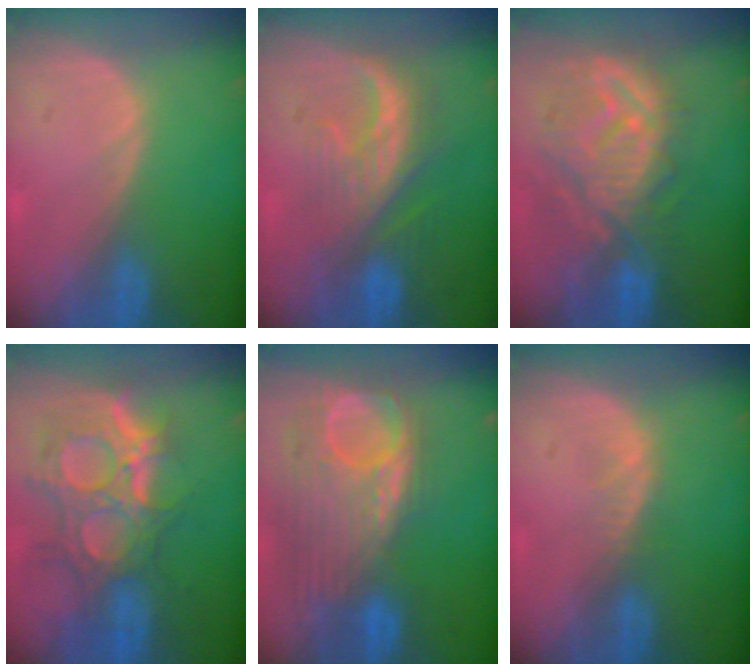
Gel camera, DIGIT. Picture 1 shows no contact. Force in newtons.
{"total": 8.3, "press": 8.1, "slide": 2.0}
{"total": 11.2, "press": 10.4, "slide": 4.3}
{"total": 12.1, "press": 10.8, "slide": 5.5}
{"total": 12.0, "press": 10.4, "slide": 6.0}
{"total": 1.5, "press": 1.5, "slide": 0.2}